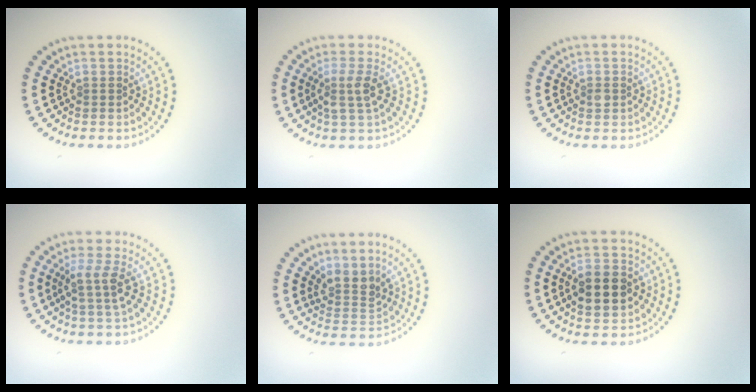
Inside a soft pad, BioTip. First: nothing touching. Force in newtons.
{"total": 2.2, "press": 1.9, "slide": 1.2}
{"total": 1.0, "press": 1.0, "slide": 0.2}
{"total": 2.6, "press": 2.1, "slide": 1.6}
{"total": 2.6, "press": 2.0, "slide": 1.7}
{"total": 4.7, "press": 4.7, "slide": 0.3}